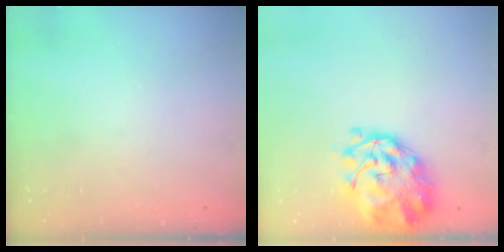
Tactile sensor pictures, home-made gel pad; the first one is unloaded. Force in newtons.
{"total": 3.8, "press": 3.6, "slide": 1.2}